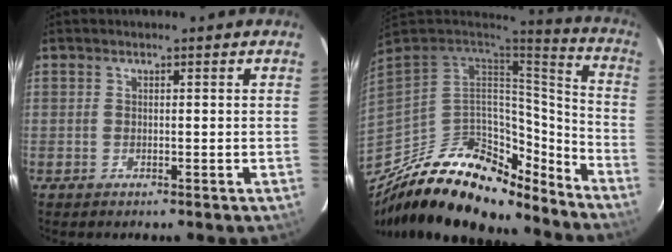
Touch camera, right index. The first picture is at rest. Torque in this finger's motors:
{"motor_torque": [0.92, -1.22, 0.49, 0.06]}